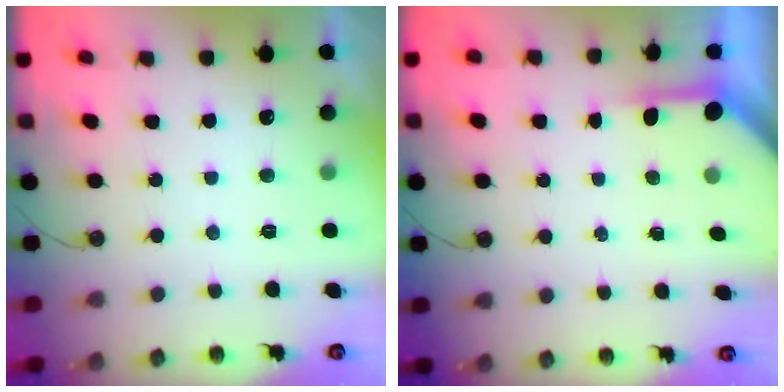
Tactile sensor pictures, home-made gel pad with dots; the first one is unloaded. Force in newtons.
{"total": 3.8, "press": 3.8, "slide": 0.4}